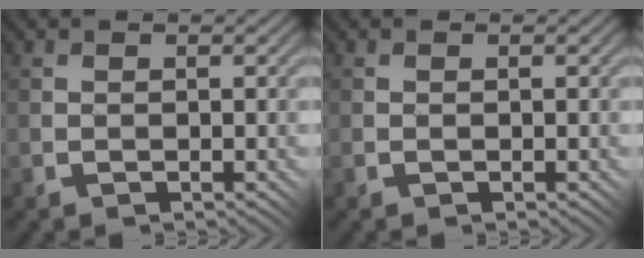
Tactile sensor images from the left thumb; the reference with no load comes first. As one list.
[{"total": 0.0}]